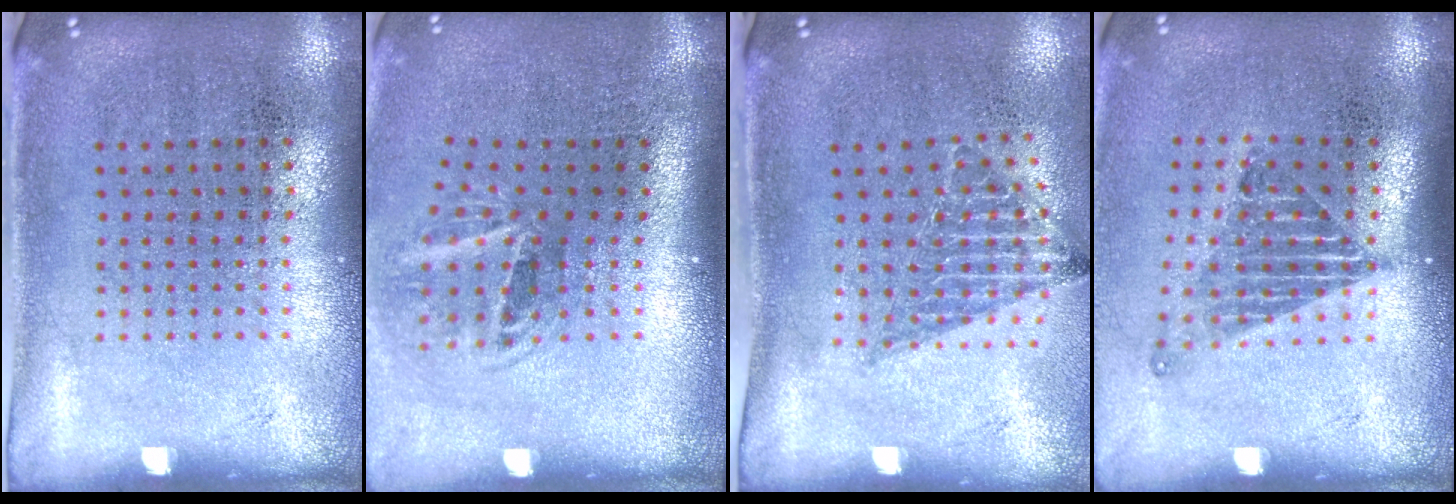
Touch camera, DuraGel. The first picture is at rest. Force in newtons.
{"total": 2.0, "press": 1.2, "slide": 1.5}
{"total": 1.3, "press": 1.1, "slide": 0.7}
{"total": 1.4, "press": 1.1, "slide": 0.9}